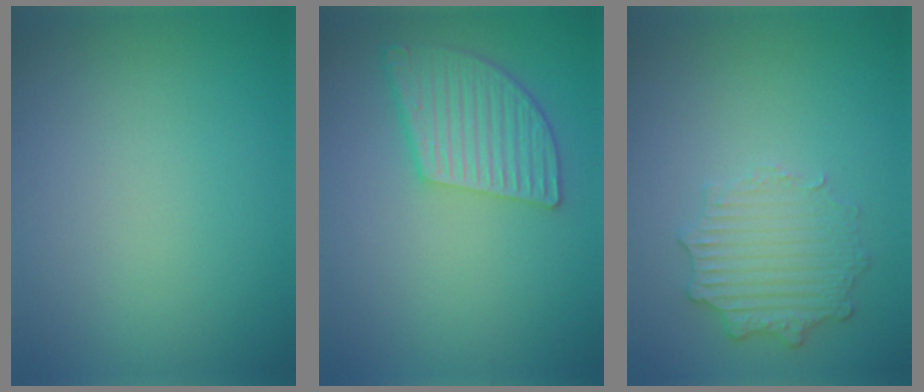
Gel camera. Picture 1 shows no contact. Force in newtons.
{"total": 5.1, "press": 4.0, "slide": 3.1}
{"total": 2.9, "press": 2.4, "slide": 1.6}